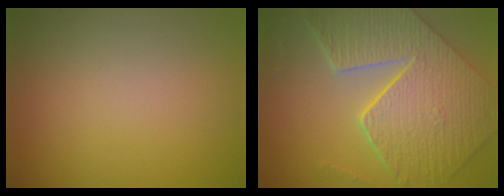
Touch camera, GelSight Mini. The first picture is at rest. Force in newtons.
{"total": 9.2, "press": 7.1, "slide": 5.8}